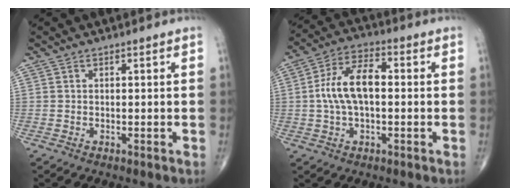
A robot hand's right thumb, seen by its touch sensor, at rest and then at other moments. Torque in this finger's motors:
{"motor_torque": [1.58, 1.57, 0.85, -0.22, 0.08]}